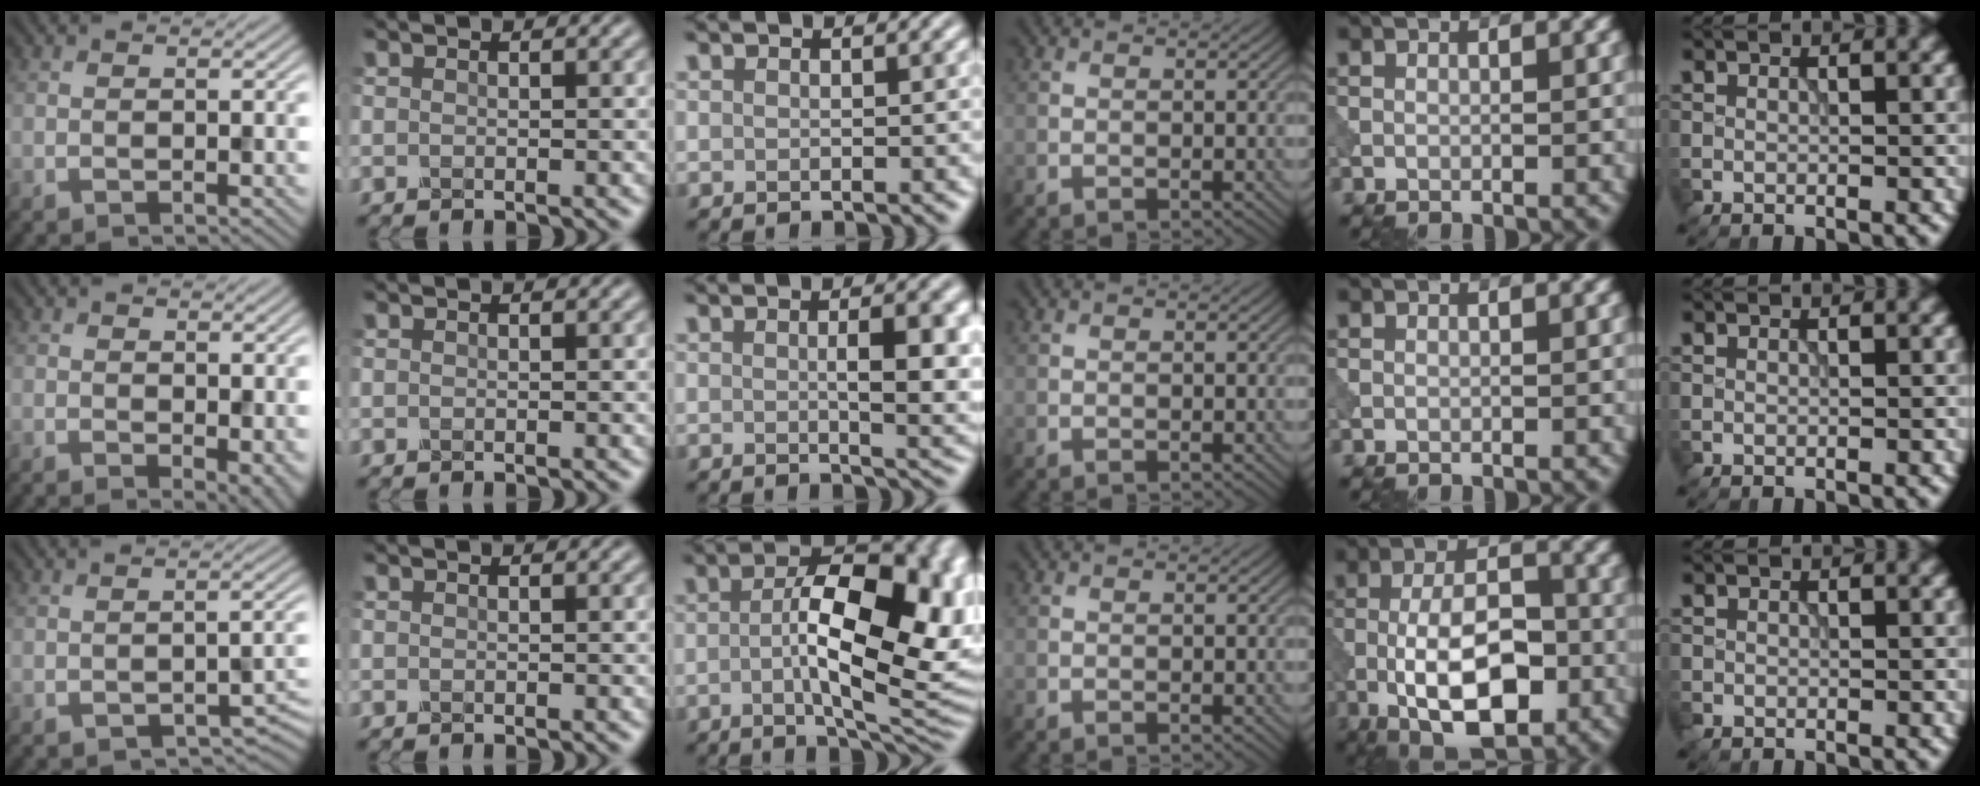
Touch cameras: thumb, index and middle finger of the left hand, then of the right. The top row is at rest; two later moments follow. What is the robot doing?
{"motion": "dispense", "object": "dispenser bottle"}